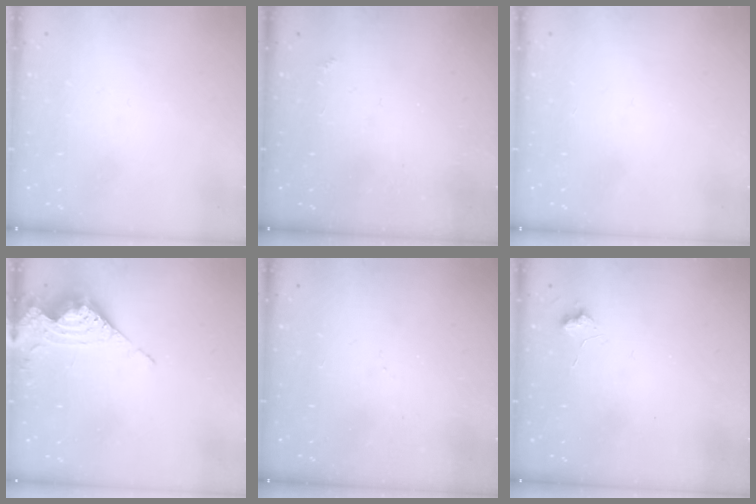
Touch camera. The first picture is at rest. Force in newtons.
{"total": 2.1, "press": 2.1, "slide": 0.4}
{"total": 1.4, "press": 1.2, "slide": 0.8}
{"total": 8.6, "press": 8.5, "slide": 0.9}
{"total": 6.2, "press": 6.2, "slide": 0.7}
{"total": 4.7, "press": 4.7, "slide": 0.7}